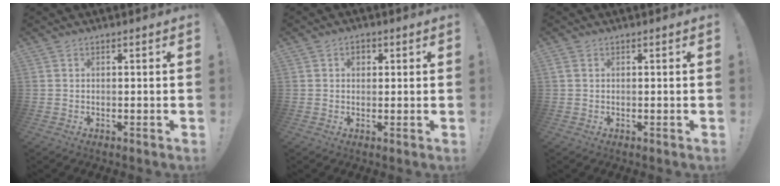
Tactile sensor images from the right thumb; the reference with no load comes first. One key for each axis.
{"total": 2.3, "fx": 0.7, "fy": 1.7, "fz": 1.4, "tx": -0.017, "ty": 0.002, "tz": 0.009}
{"total": 1.0, "fx": 0.3, "fy": 0.8, "fz": 0.5, "tx": -0.011, "ty": 0.004, "tz": 0.005}